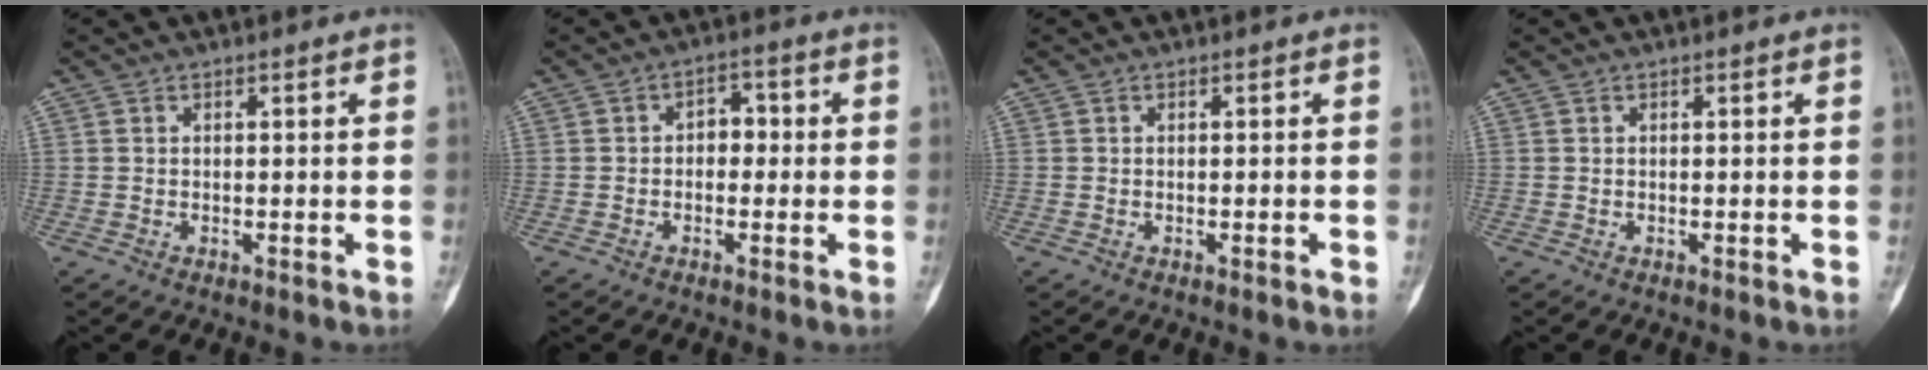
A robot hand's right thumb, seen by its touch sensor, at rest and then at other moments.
{"total": 2.9, "force": [-0.4, 2.2, 1.8], "torque": [-0.005, 0.014, -0.017]}
{"total": 0.8, "force": [-0.3, 0.2, 0.7], "torque": [-0.009, -0.001, -0.002]}
{"total": 0.0}